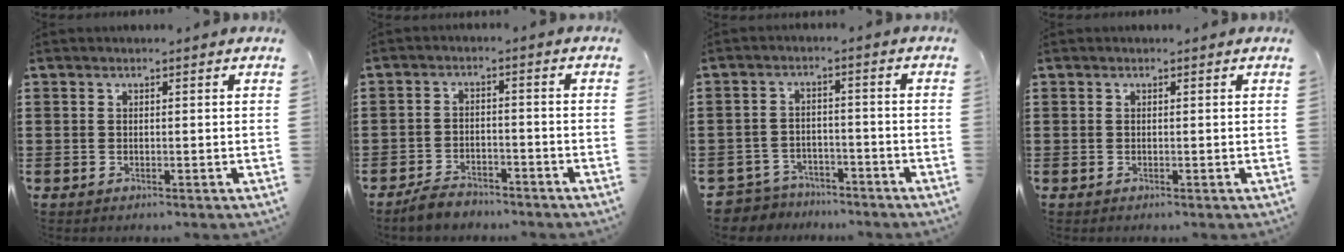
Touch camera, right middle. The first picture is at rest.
{"total": 3.6, "force": [-3.4, 1.0, 0.6], "torque": [-0.012, 0.008, -0.070]}
{"total": 4.5, "force": [-4.4, 1.0, -0.2], "torque": [-0.018, -0.004, -0.098]}
{"total": 0.0}